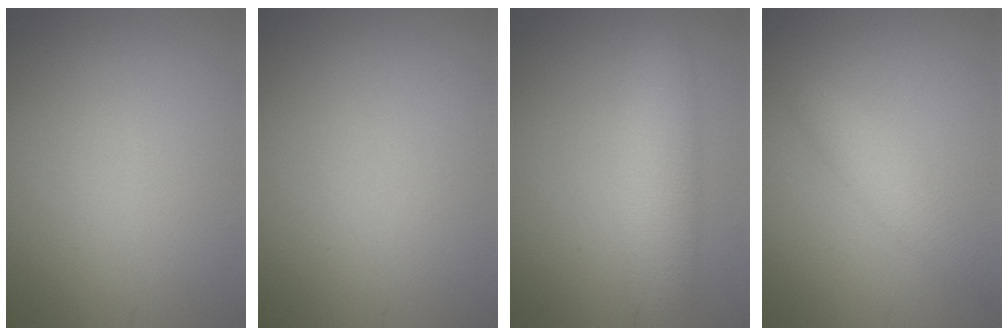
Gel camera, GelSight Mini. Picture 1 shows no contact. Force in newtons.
{"total": 0.0}
{"total": 5.3, "press": 5.3, "slide": 0.3}
{"total": 2.4, "press": 2.4, "slide": 0.1}